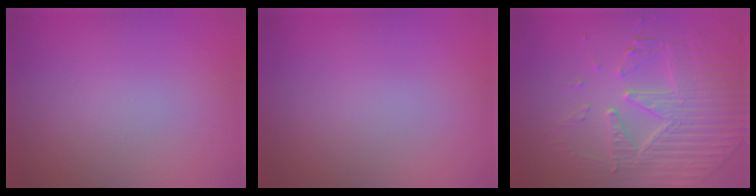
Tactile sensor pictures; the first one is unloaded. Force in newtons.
{"total": 0.0}
{"total": 6.5, "press": 5.1, "slide": 4.1}